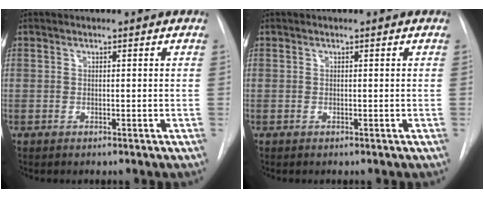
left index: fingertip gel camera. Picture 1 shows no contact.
{"total": 0.0}